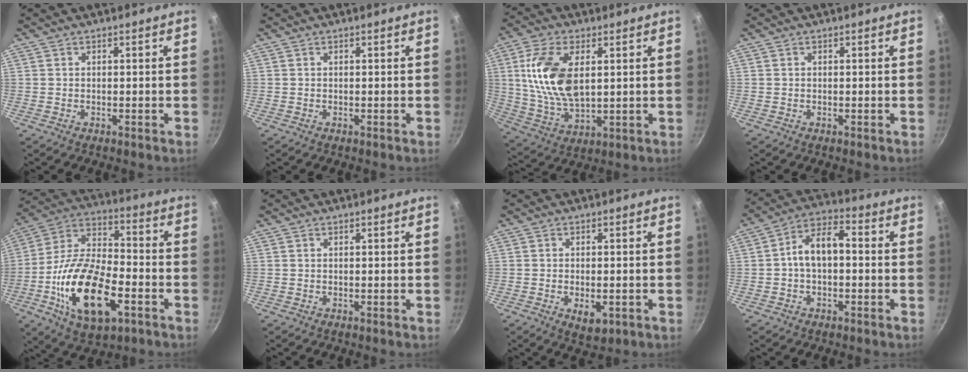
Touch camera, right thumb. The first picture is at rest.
{"total": 0.0}
{"total": 14.8, "force": [3.1, 8.0, 12.1], "torque": [-0.227, -0.012, 0.066]}
{"total": 0.0}
{"total": 22.0, "force": [-7.2, 10.9, 17.7], "torque": [-0.323, 0.029, -0.135]}
{"total": 0.0}
{"total": 4.8, "force": [-1.5, 2.6, 3.8], "torque": [-0.051, -0.002, -0.016]}
{"total": 8.7, "force": [-0.4, 5.1, 7.0], "torque": [-0.104, 0.041, -0.017]}